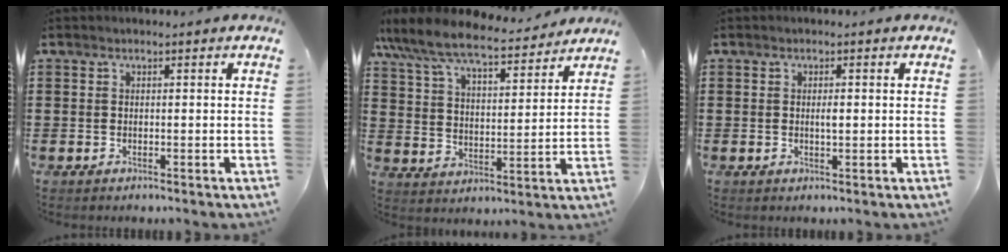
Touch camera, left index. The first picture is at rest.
{"total": 8.3, "force": [7.5, 1.2, 3.3], "torque": [-0.096, -0.042, 0.128]}
{"total": 1.4, "force": [0.1, 0.4, 1.4], "torque": [-0.027, 0.001, 0.000]}